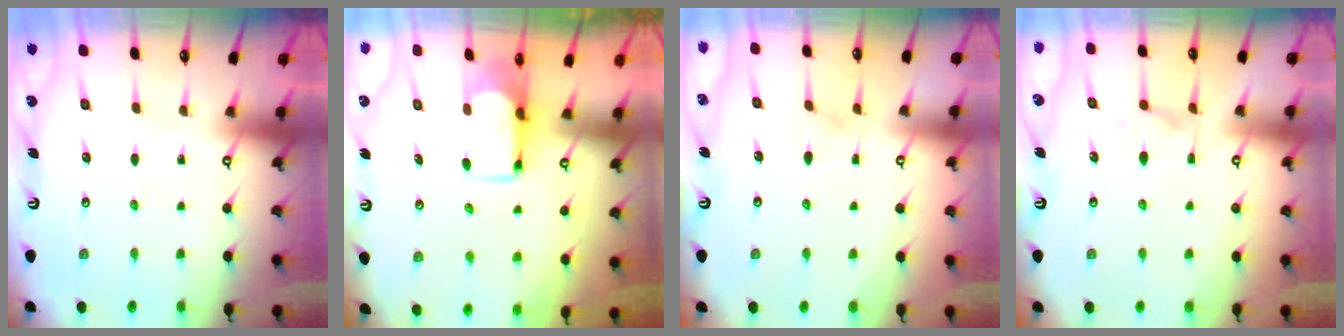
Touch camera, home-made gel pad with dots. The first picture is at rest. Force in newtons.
{"total": 3.3, "press": 3.3, "slide": 0.4}
{"total": 2.6, "press": 2.3, "slide": 1.0}
{"total": 7.5, "press": 7.4, "slide": 1.1}